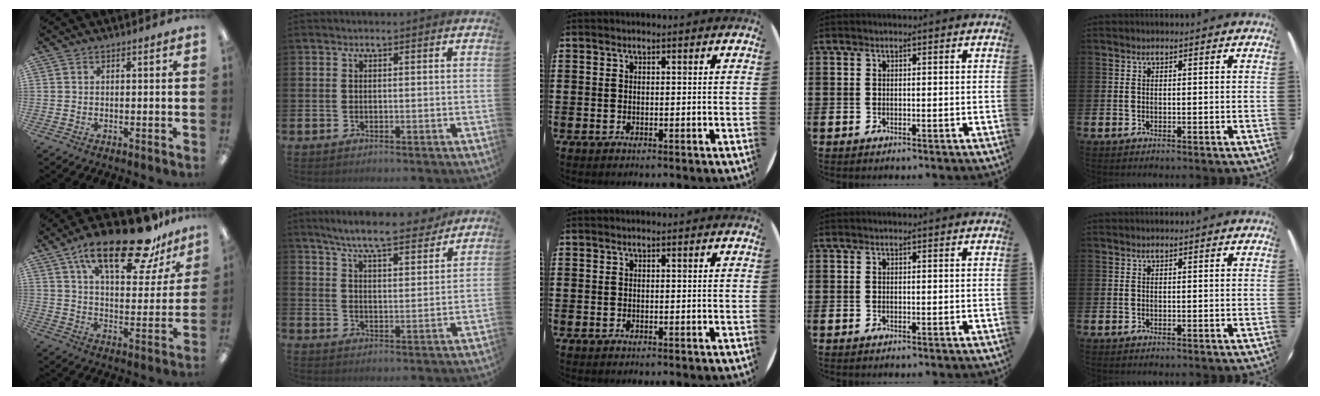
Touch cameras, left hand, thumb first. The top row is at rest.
{"thumb": {"total": 22.5, "force": [15.1, 8.2, 14.5], "torque": [-0.223, -0.082, 0.251]}, "index": {"total": 8.1, "force": [7.5, 0.8, 2.8], "torque": [-0.068, -0.045, 0.132]}}